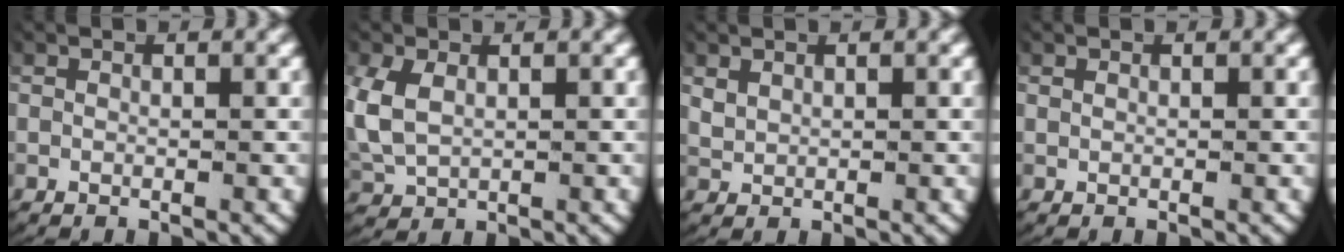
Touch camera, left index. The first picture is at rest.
{"total": 4.6, "force": [0.4, 3.9, 2.4], "torque": [-0.085, -0.017, 0.020]}
{"total": 1.2, "force": [0.7, 0.9, 0.4], "torque": [-0.017, -0.004, 0.024]}
{"total": 0.0}